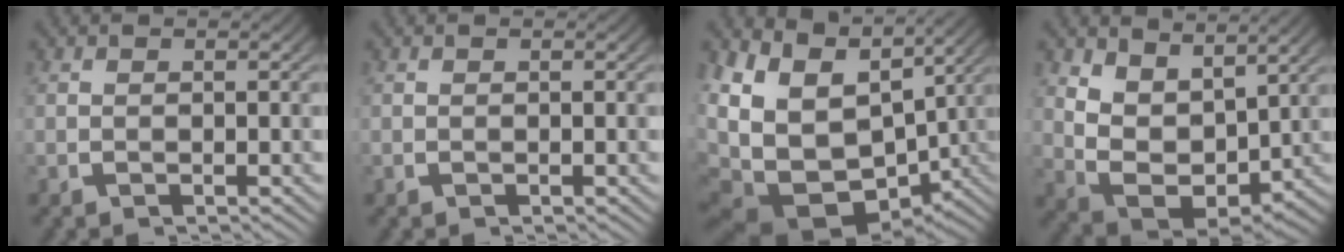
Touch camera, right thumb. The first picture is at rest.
{"total": 0.0}
{"total": 16.6, "force": [-1.9, 11.9, 11.4], "torque": [-0.265, -0.075, 0.007]}
{"total": 7.9, "force": [0.6, 5.5, 5.5], "torque": [-0.133, -0.041, 0.024]}